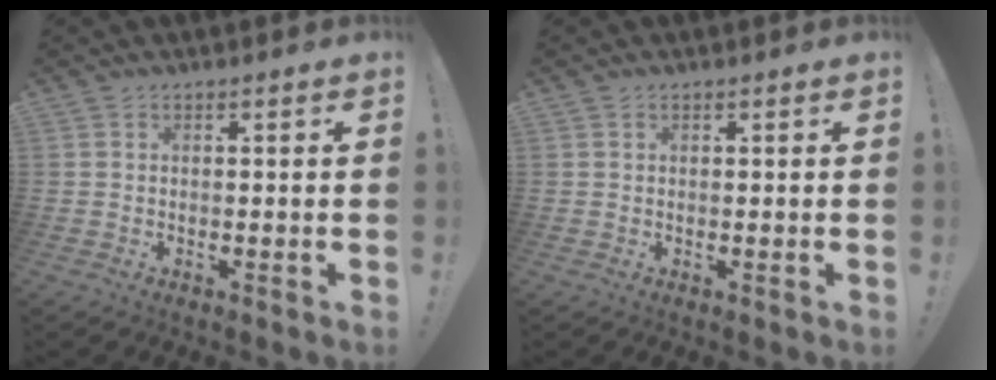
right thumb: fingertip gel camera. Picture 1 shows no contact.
{"total": 0.5, "force": [0.4, 0.3, 0.1], "torque": [0.001, -0.002, 0.007]}